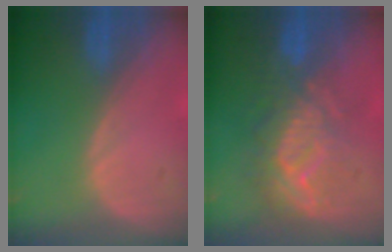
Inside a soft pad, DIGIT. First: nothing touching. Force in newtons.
{"total": 9.1, "press": 8.7, "slide": 2.7}